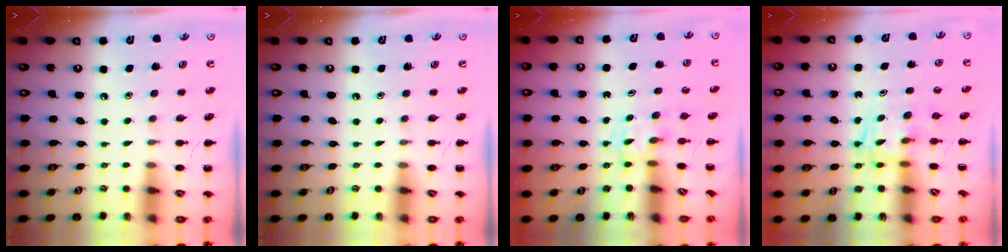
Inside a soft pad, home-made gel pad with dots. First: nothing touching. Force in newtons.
{"total": 0.0}
{"total": 2.4, "press": 2.2, "slide": 1.0}
{"total": 3.5, "press": 3.5, "slide": 0.5}